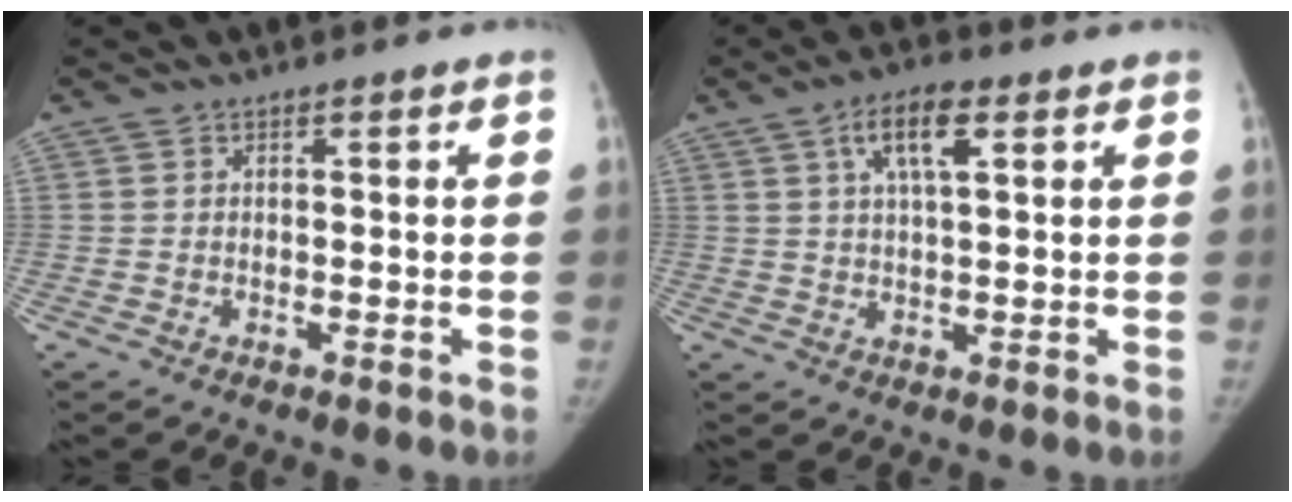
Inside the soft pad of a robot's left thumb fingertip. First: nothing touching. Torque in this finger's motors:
{"motor_torque": [0.27, 0.06, 1.11, -1.05, 0.25]}